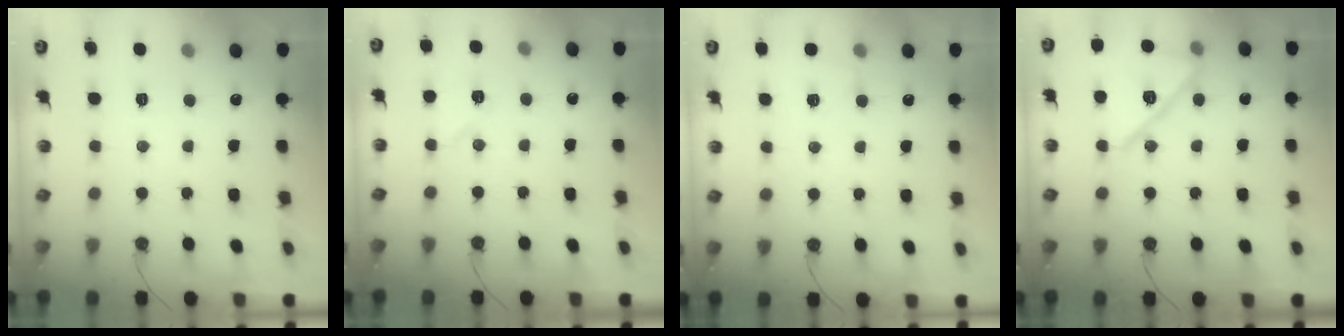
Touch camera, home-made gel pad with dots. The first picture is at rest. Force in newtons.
{"total": 6.7, "press": 6.4, "slide": 2.1}
{"total": 3.8, "press": 3.4, "slide": 1.6}
{"total": 15.1, "press": 15.1, "slide": 0.1}